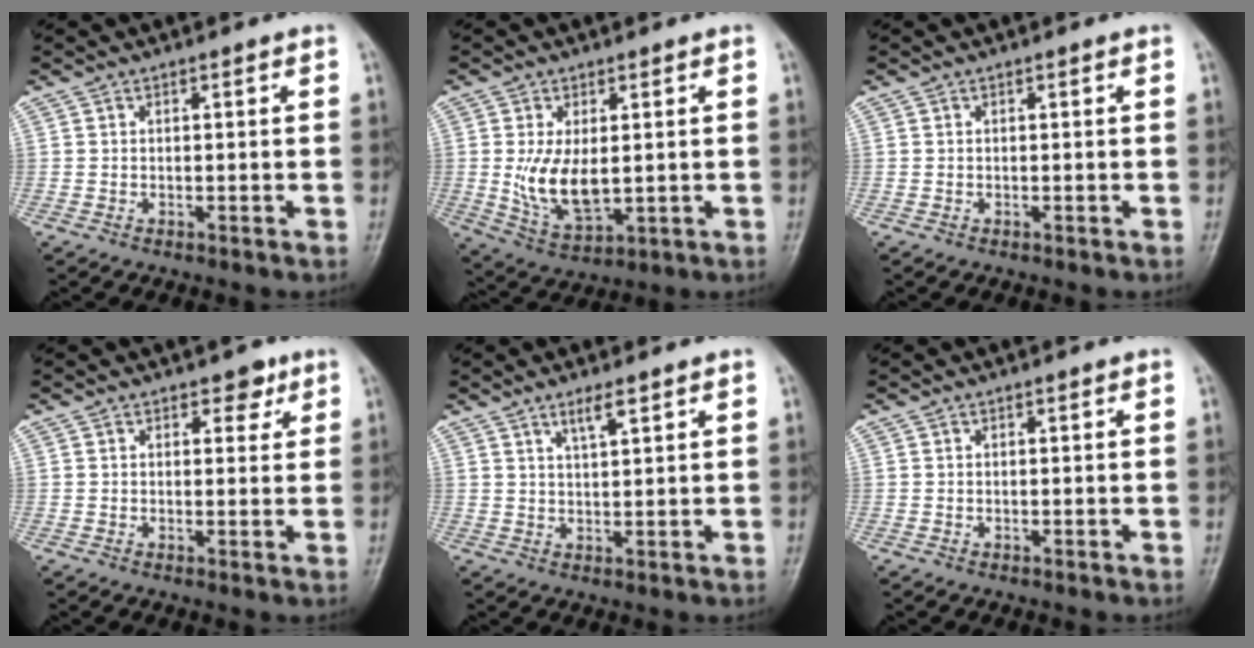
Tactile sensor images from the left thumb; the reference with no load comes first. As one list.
[{"total": 9.2, "force": [0.5, 5.0, 7.7], "torque": [-0.136, -0.018, 0.025]}, {"total": 0.0}, {"total": 2.9, "force": [1.9, 1.8, 1.3], "torque": [0.002, -0.009, 0.024]}, {"total": 3.5, "force": [2.4, 0.7, 2.5], "torque": [-0.046, -0.013, 0.047]}, {"total": 0.0}]